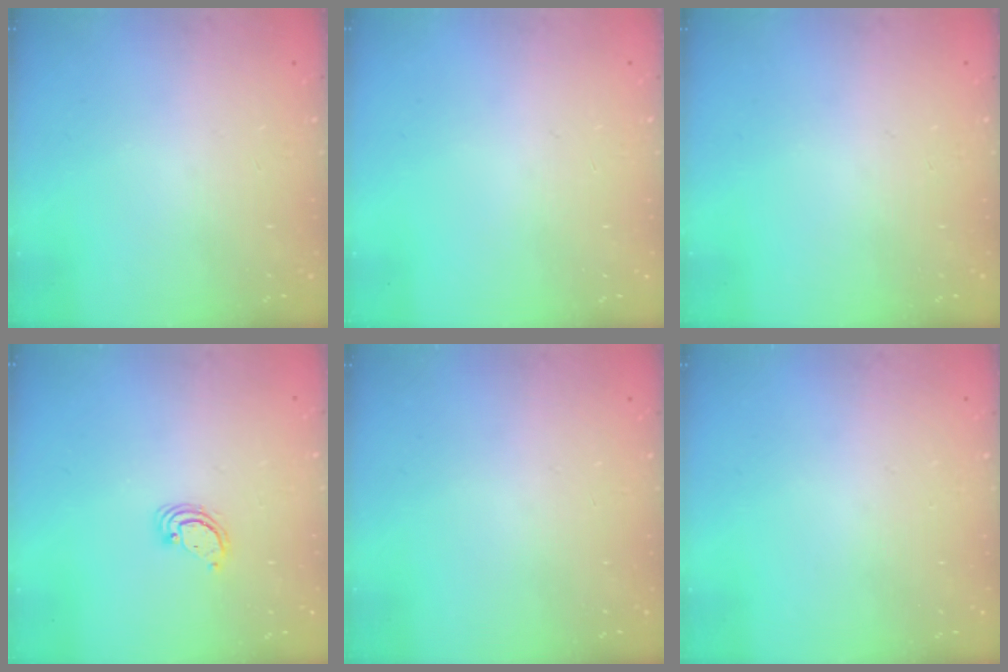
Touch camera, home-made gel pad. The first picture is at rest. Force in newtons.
{"total": 0.0}
{"total": 0.0}
{"total": 2.9, "press": 2.9, "slide": 0.3}
{"total": 0.0}
{"total": 0.0}